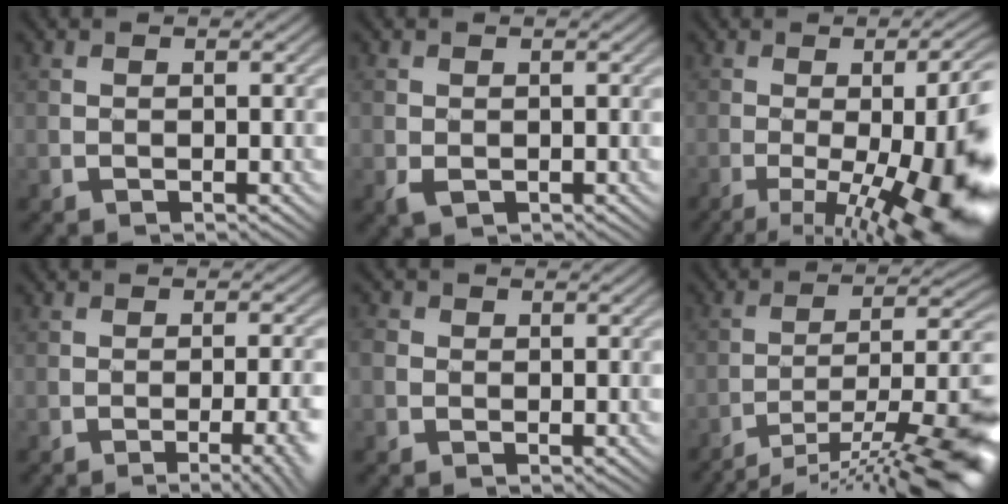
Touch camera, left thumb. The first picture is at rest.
{"total": 1.5, "force": [-0.5, 1.1, 0.9], "torque": [-0.026, -0.009, -0.009]}
{"total": 16.6, "force": [-5.1, 5.0, 15.0], "torque": [-0.186, -0.030, -0.067]}
{"total": 5.9, "force": [-2.9, 1.3, 4.9], "torque": [-0.053, 0.002, -0.034]}
{"total": 2.6, "force": [0.1, 2.5, 0.8], "torque": [-0.020, 0.003, -0.010]}
{"total": 14.2, "force": [-9.3, 3.2, 10.3], "torque": [-0.152, 0.003, -0.150]}